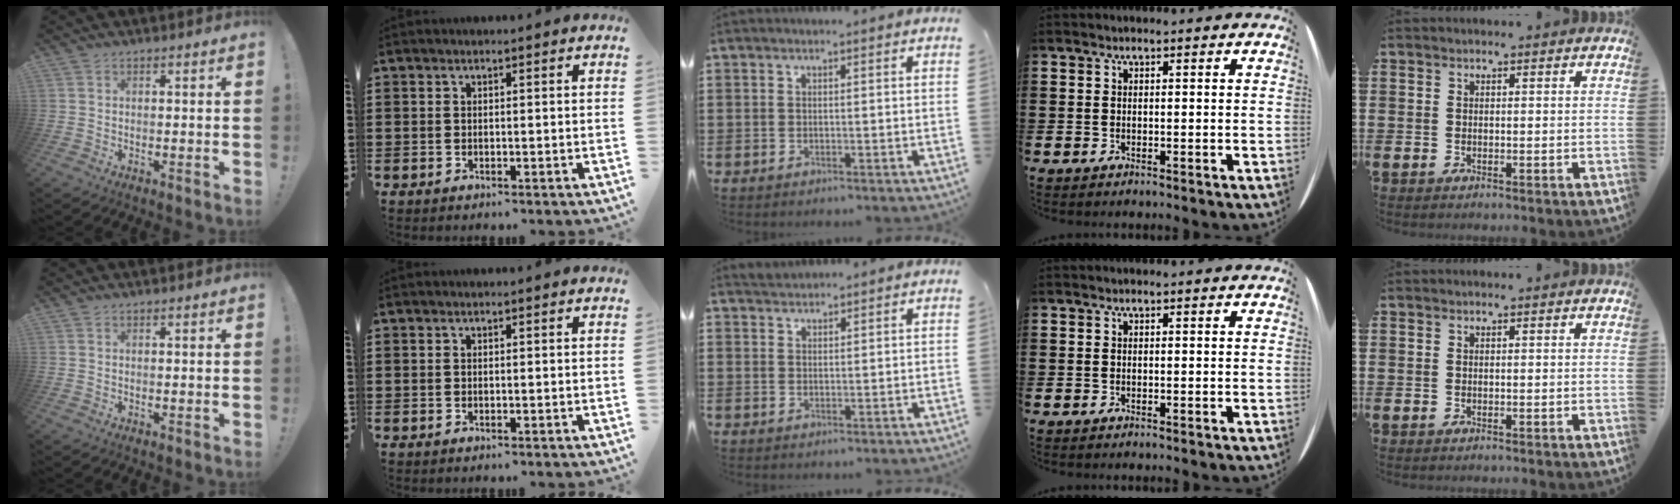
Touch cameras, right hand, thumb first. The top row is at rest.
{"middle": {"total": 1.0, "force": [1.0, 0.1, -0.1], "torque": [-0.002, 0.005, 0.020]}}